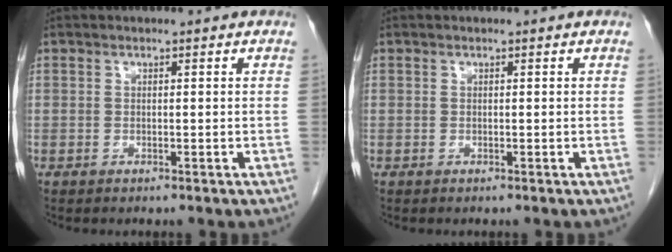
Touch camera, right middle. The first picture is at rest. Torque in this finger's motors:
{"motor_torque": [0.00, 0.00, 0.02, 0.00]}